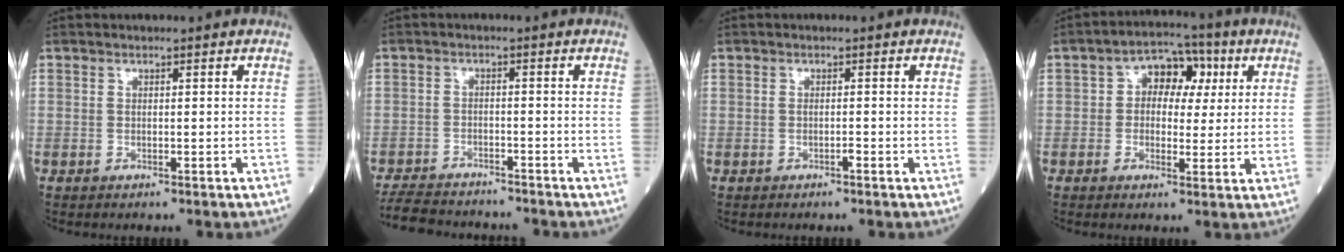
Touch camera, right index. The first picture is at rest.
{"total": 9.0, "force": [-8.4, 2.3, 2.2], "torque": [-0.035, -0.003, -0.131]}
{"total": 0.6, "force": [-0.3, 0.1, 0.5], "torque": [-0.011, 0.000, -0.005]}
{"total": 7.1, "force": [1.7, 4.6, 5.0], "torque": [-0.066, 0.029, 0.021]}